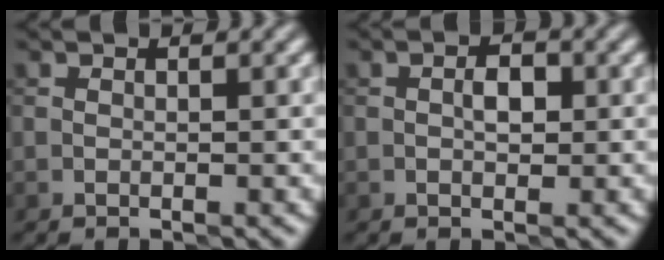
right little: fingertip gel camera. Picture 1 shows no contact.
{"total": 1.4, "force": [0.1, 0.7, 1.2], "torque": [-0.017, 0.008, 0.001]}